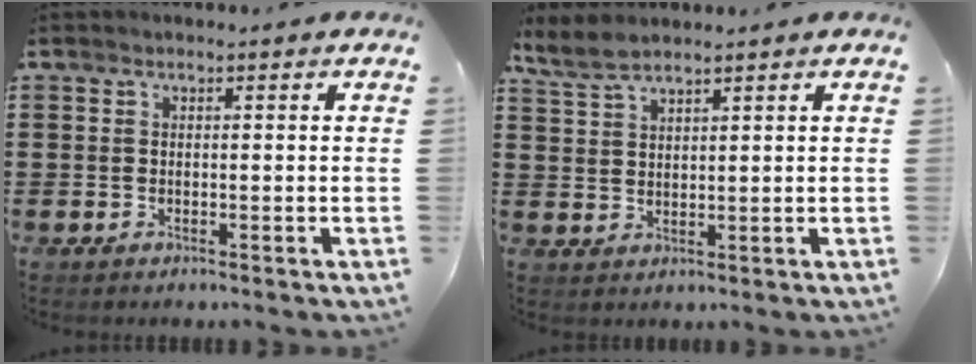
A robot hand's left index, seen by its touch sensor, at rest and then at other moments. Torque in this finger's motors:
{"motor_torque": [0.17, -0.18, 0.03, 0.03]}